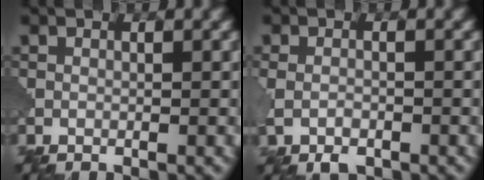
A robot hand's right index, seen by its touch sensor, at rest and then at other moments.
{"total": 2.2, "force": [-0.9, 1.4, 1.5], "torque": [-0.035, -0.009, -0.017]}